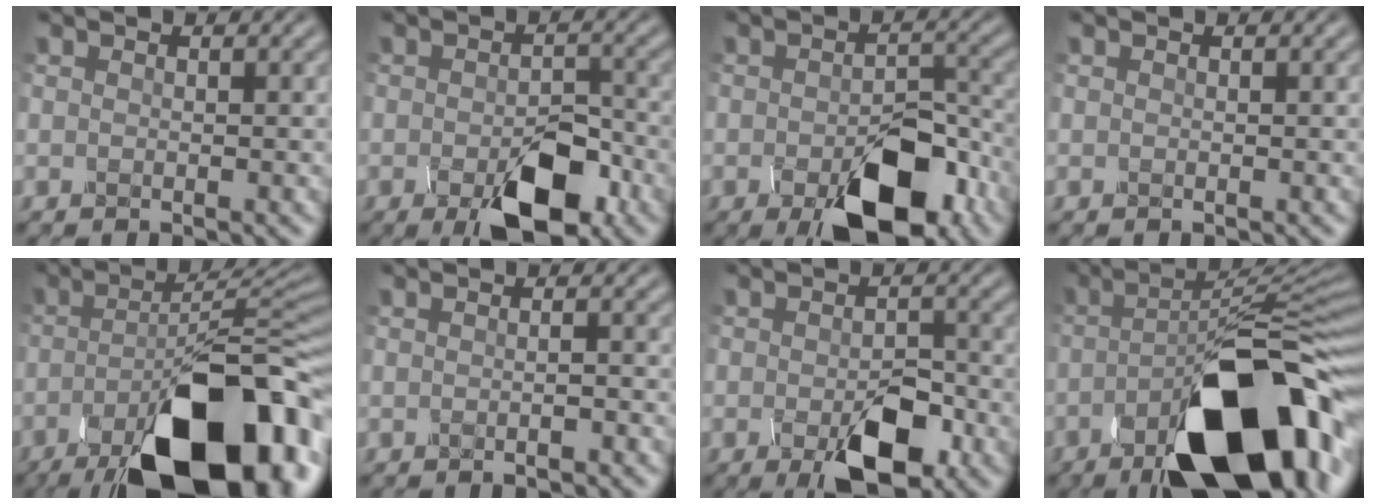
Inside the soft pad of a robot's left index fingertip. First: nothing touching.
{"total": 6.6, "force": [-3.1, 3.1, 4.9], "torque": [-0.076, 0.002, -0.048]}
{"total": 8.6, "force": [-4.2, 4.1, 6.3], "torque": [-0.091, -0.001, -0.057]}
{"total": 0.0}
{"total": 16.2, "force": [-8.5, 6.0, 12.4], "torque": [-0.177, -0.001, -0.138]}
{"total": 1.3, "force": [-0.8, 0.2, 1.0], "torque": [0.001, 0.009, -0.015]}
{"total": 5.8, "force": [-2.5, 2.7, 4.4], "torque": [-0.071, -0.002, -0.040]}
{"total": 14.4, "force": [-7.1, 4.7, 11.7], "torque": [-0.173, 0.006, -0.116]}